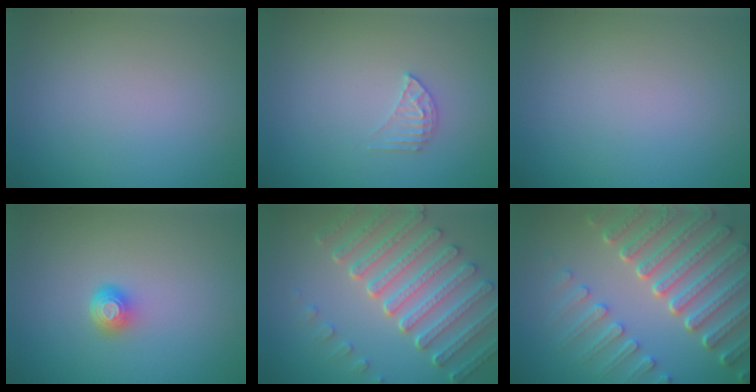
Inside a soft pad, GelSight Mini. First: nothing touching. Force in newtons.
{"total": 1.5, "press": 1.5, "slide": 0.2}
{"total": 0.0}
{"total": 1.7, "press": 1.2, "slide": 1.2}
{"total": 7.0, "press": 5.3, "slide": 4.6}
{"total": 8.0, "press": 6.1, "slide": 5.2}